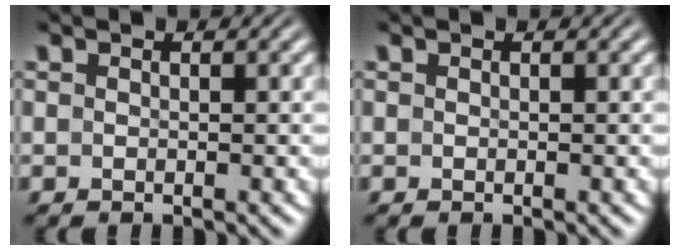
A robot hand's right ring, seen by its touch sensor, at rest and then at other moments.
{"total": 0.0}